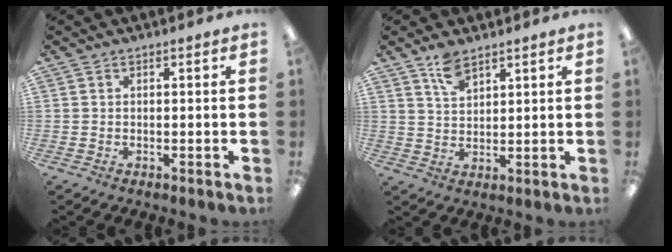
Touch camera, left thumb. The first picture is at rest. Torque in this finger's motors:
{"motor_torque": [0.67, 0.15, 0.51, -0.33, 0.17]}